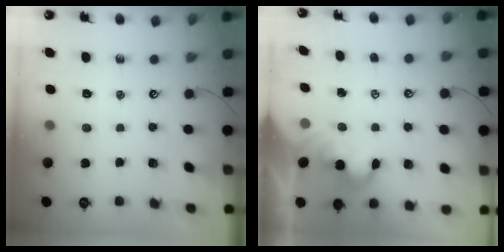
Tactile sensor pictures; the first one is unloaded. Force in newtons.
{"total": 2.1, "press": 2.1, "slide": 0.4}